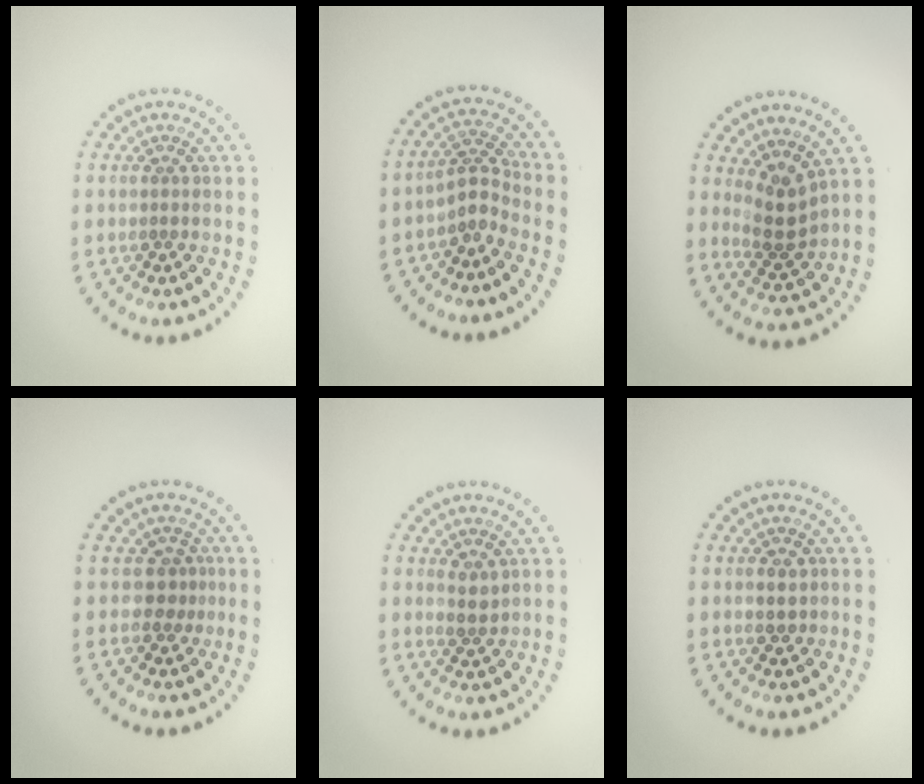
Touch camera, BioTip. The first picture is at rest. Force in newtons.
{"total": 2.3, "press": 1.5, "slide": 1.7}
{"total": 2.7, "press": 2.1, "slide": 1.7}
{"total": 1.7, "press": 1.2, "slide": 1.2}
{"total": 1.4, "press": 1.1, "slide": 0.8}
{"total": 1.2, "press": 1.1, "slide": 0.4}